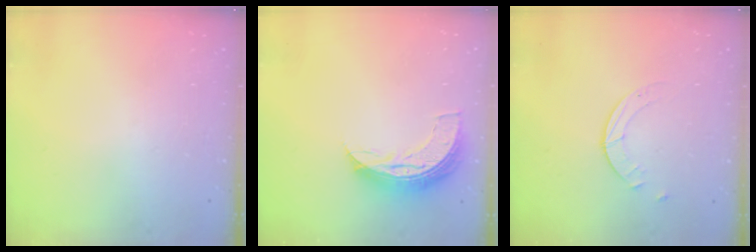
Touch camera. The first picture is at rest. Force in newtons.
{"total": 9.9, "press": 9.8, "slide": 0.6}
{"total": 1.4, "press": 1.4, "slide": 0.2}